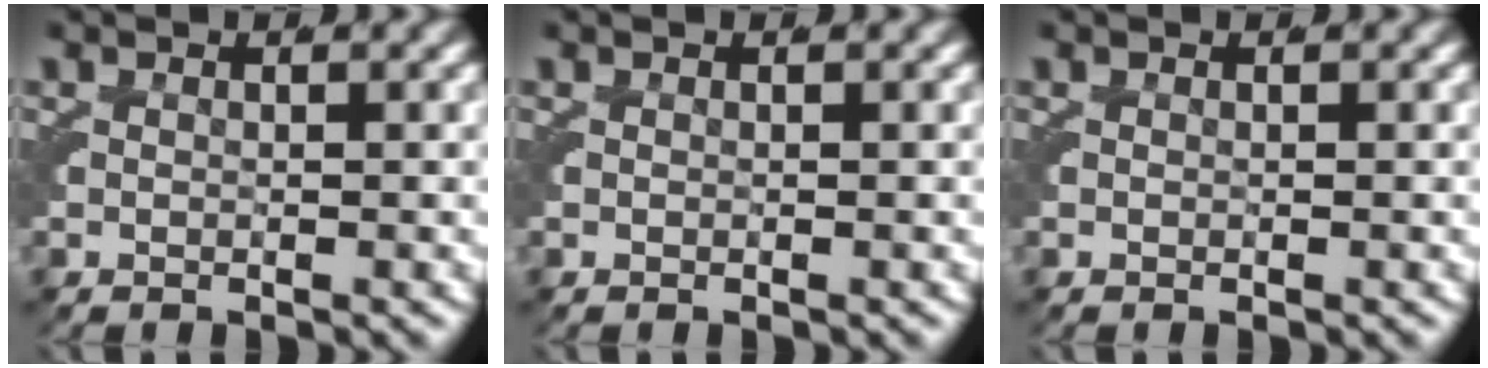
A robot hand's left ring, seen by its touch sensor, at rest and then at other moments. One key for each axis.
{"total": 0.0}
{"total": 0.0}